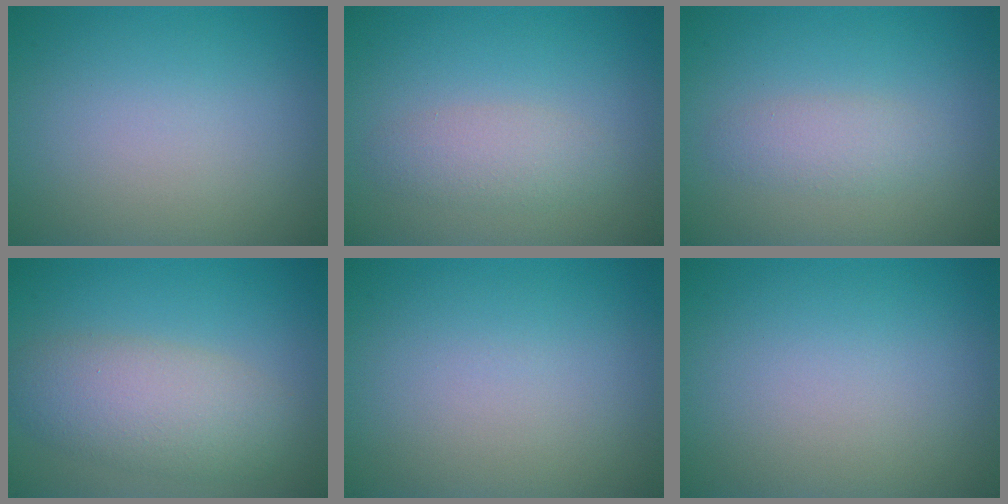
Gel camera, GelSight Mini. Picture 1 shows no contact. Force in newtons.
{"total": 2.3, "press": 2.3, "slide": 0.2}
{"total": 1.9, "press": 1.9, "slide": 0.1}
{"total": 5.3, "press": 5.3, "slide": 0.4}
{"total": 0.0}
{"total": 0.0}